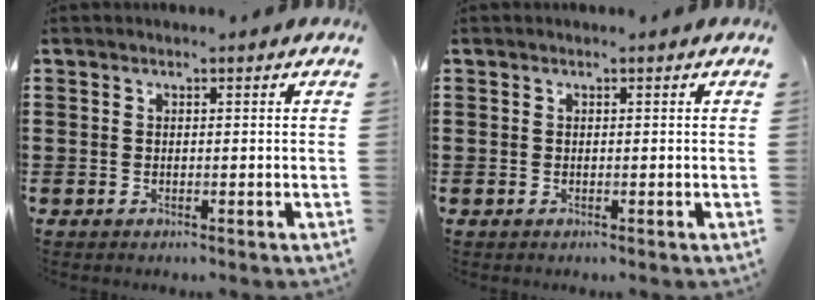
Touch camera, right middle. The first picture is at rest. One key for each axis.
{"total": 0.0}